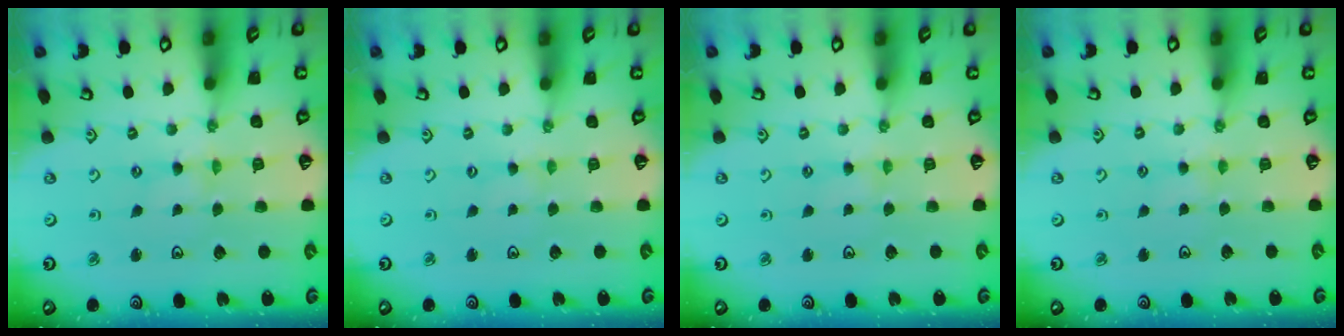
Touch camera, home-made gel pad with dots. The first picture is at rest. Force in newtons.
{"total": 0.8, "press": 0.8, "slide": 0.2}
{"total": 2.1, "press": 2.1, "slide": 0.2}
{"total": 2.6, "press": 2.6, "slide": 0.4}